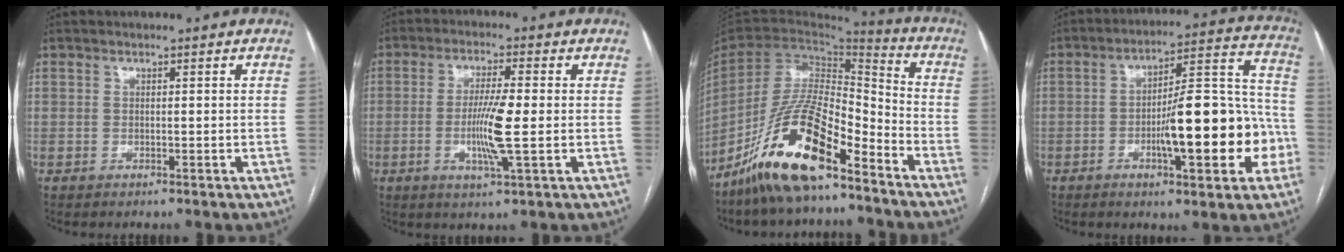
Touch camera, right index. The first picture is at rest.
{"total": 7.5, "force": [-1.0, 0.1, 7.4], "torque": [-0.142, -0.007, -0.020]}
{"total": 16.5, "force": [-11.5, 4.1, 11.2], "torque": [-0.222, 0.004, -0.210]}
{"total": 17.4, "force": [-4.8, 4.0, 16.3], "torque": [-0.238, 0.029, -0.065]}